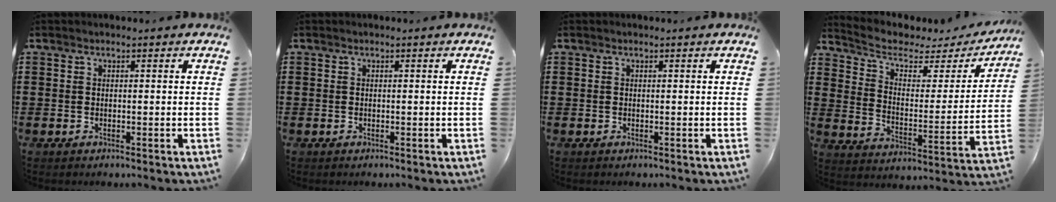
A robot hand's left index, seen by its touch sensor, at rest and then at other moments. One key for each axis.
{"total": 0.0}
{"total": 0.0}
{"total": 4.5, "fx": 3.0, "fy": 2.3, "fz": 2.6, "tx": -0.070, "ty": -0.015, "tz": 0.044}